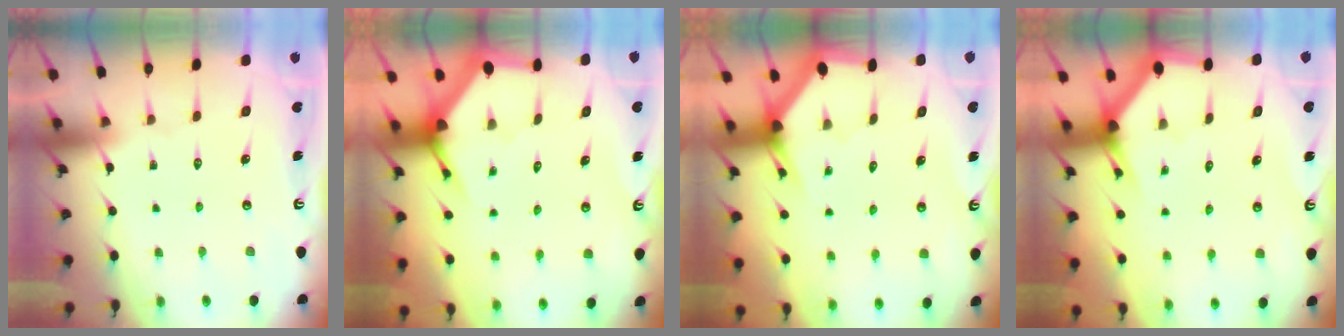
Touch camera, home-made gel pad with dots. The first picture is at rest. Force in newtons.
{"total": 3.7, "press": 3.7, "slide": 0.5}
{"total": 3.0, "press": 3.0, "slide": 0.1}
{"total": 2.9, "press": 2.9, "slide": 0.1}